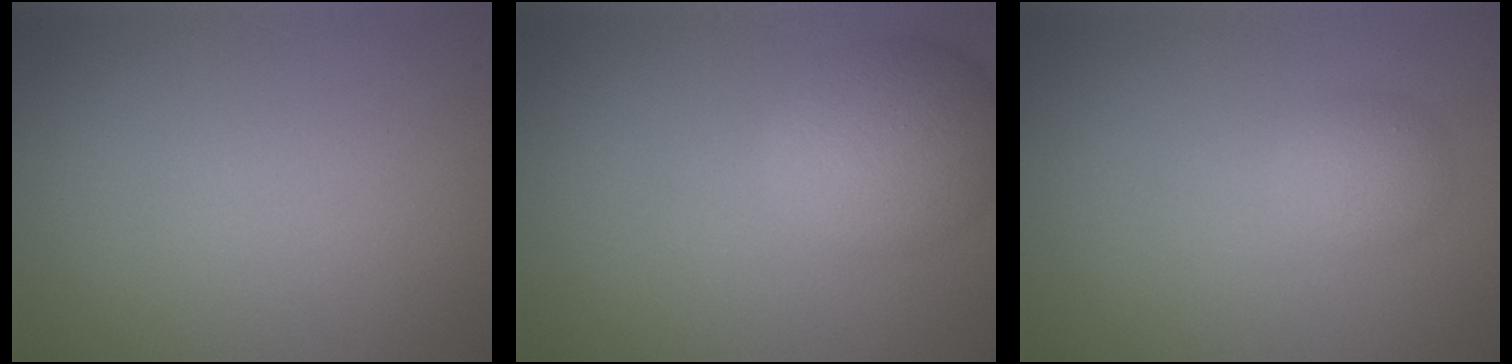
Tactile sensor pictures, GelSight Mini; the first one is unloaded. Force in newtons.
{"total": 5.0, "press": 5.0, "slide": 0.3}
{"total": 1.7, "press": 1.7, "slide": 0.1}